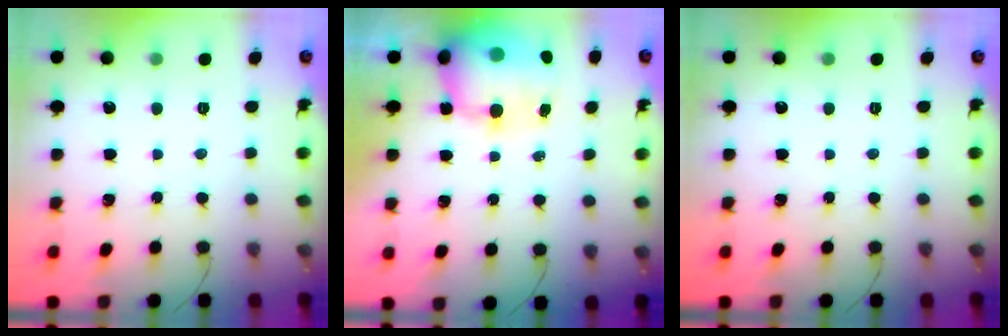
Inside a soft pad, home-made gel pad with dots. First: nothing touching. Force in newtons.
{"total": 17.2, "press": 16.7, "slide": 4.2}
{"total": 0.0}